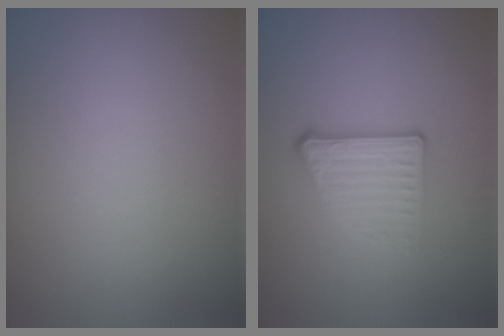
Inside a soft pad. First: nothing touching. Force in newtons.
{"total": 3.5, "press": 2.3, "slide": 2.6}